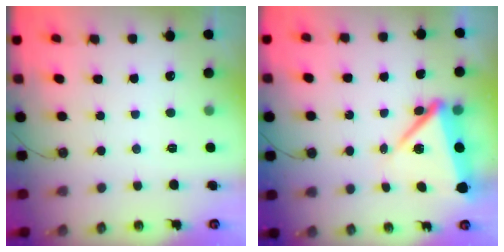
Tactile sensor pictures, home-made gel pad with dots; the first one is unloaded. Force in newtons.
{"total": 9.4, "press": 9.3, "slide": 1.4}